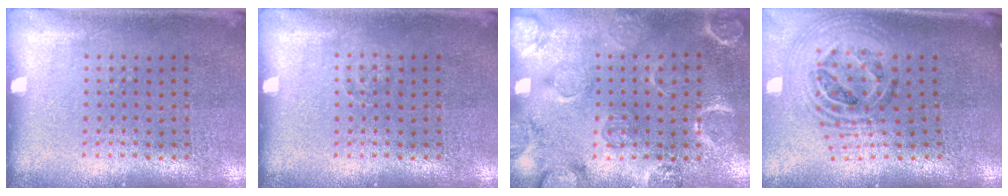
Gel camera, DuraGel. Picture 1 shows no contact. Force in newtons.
{"total": 0.8, "press": 0.7, "slide": 0.1}
{"total": 2.5, "press": 2.2, "slide": 1.1}
{"total": 1.7, "press": 1.4, "slide": 0.9}